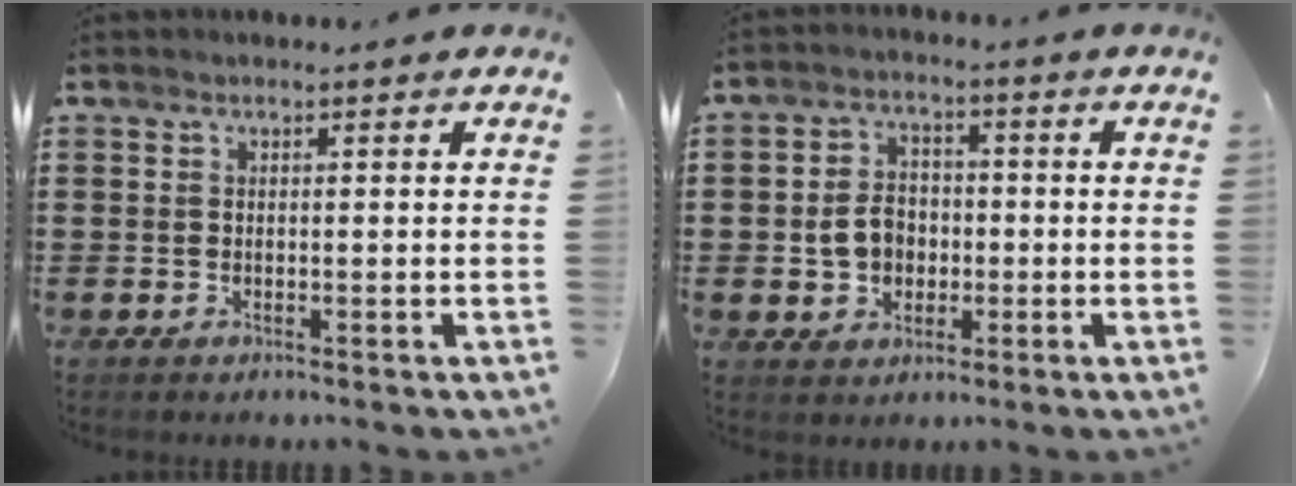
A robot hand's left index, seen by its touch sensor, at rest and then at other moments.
{"total": 5.2, "force": [-0.7, 4.2, 3.0], "torque": [-0.065, 0.002, -0.019]}